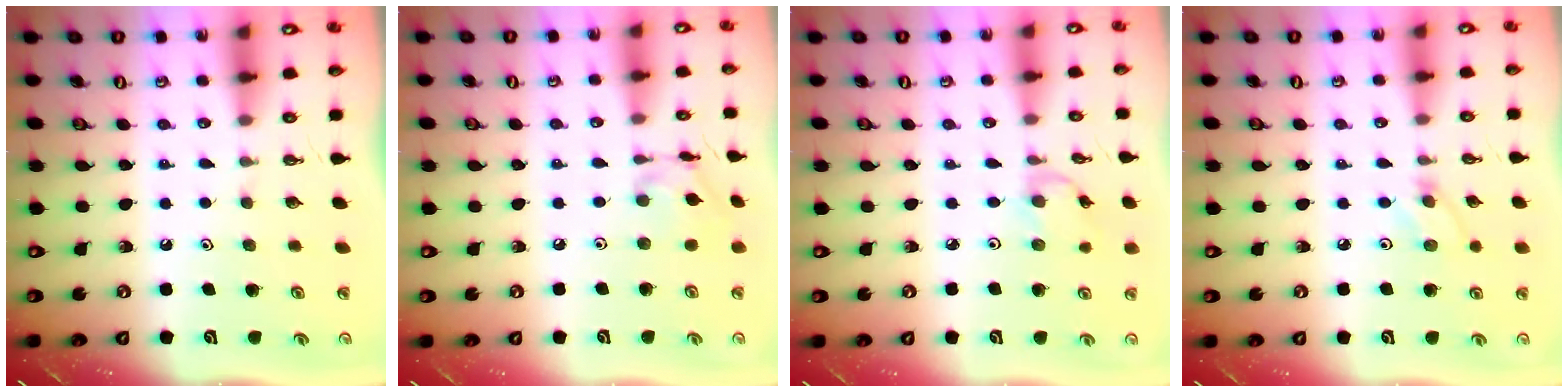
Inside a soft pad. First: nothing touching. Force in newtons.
{"total": 9.7, "press": 9.7, "slide": 0.6}
{"total": 2.6, "press": 2.6, "slide": 0.3}
{"total": 3.8, "press": 3.8, "slide": 0.4}